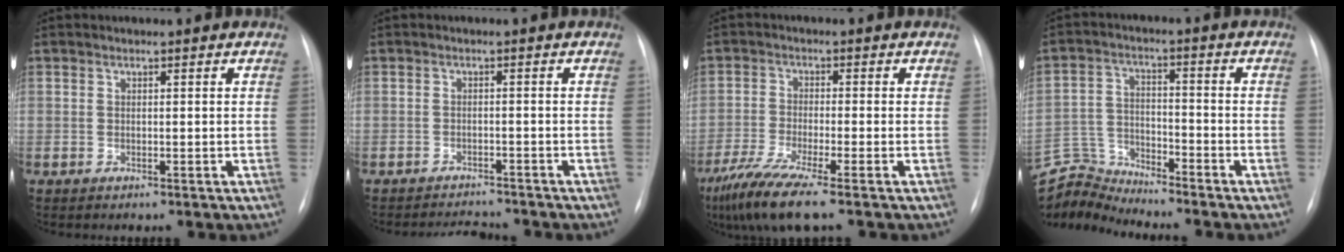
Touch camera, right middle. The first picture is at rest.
{"total": 4.2, "force": [-4.1, 0.4, 0.2], "torque": [-0.004, -0.004, -0.062]}
{"total": 8.5, "force": [-6.2, -0.4, 5.9], "torque": [-0.114, -0.028, -0.112]}
{"total": 7.7, "force": [-7.5, -0.9, -1.5], "torque": [0.020, 0.013, -0.142]}